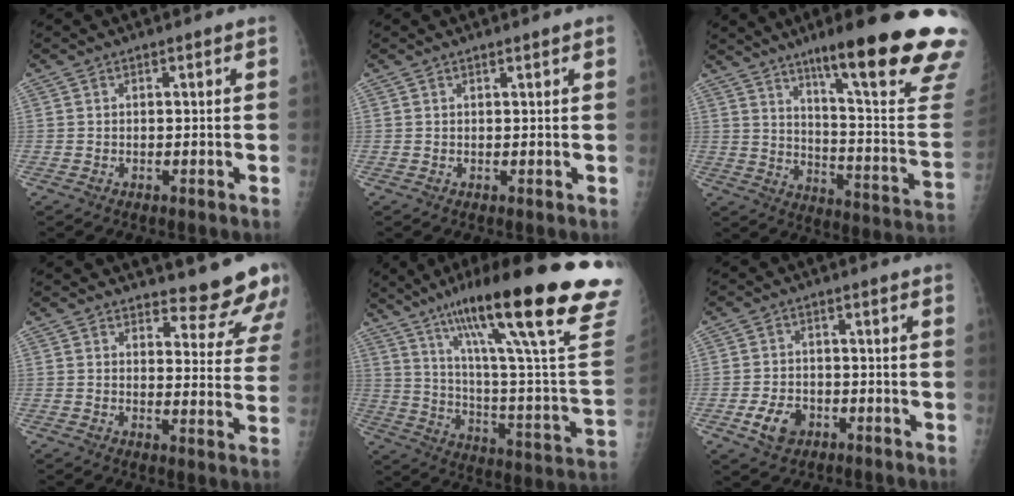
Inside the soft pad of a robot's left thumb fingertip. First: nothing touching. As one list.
[{"total": 0.8, "force": [0.6, -0.1, 0.5], "torque": [-0.012, -0.003, 0.012]}, {"total": 27.2, "force": [16.8, 2.7, 21.2], "torque": [-0.241, -0.079, 0.244]}, {"total": 11.5, "force": [10.9, 2.8, 2.2], "torque": [0.013, -0.097, 0.115]}, {"total": 34.1, "force": [21.1, 4.1, 26.5], "torque": [-0.340, -0.060, 0.319]}, {"total": 5.5, "force": [-2.4, 3.9, 3.1], "torque": [-0.050, 0.011, -0.037]}]